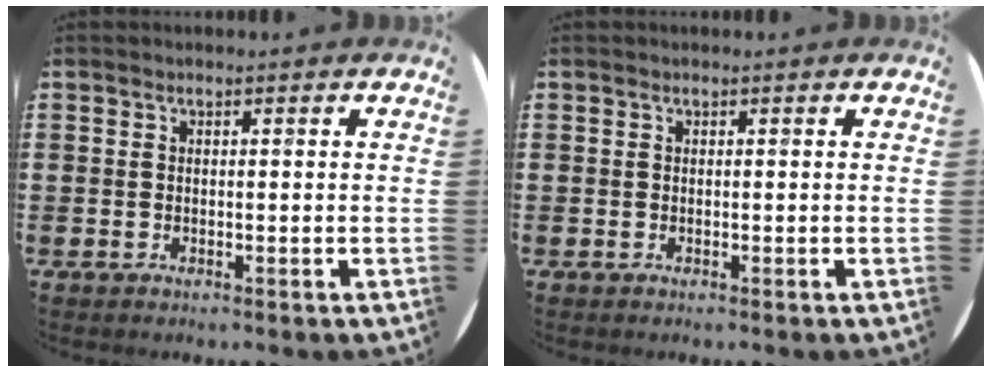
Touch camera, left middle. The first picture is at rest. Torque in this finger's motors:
{"motor_torque": [0.02, 0.02, 0.00, 0.00]}